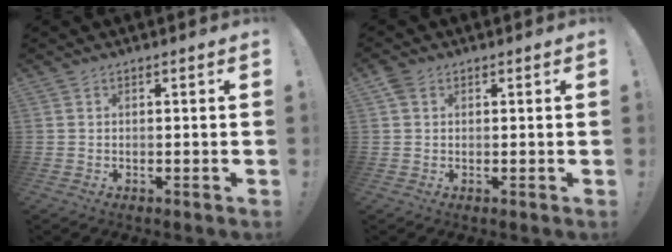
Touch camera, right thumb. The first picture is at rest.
{"total": 2.7, "force": [1.3, 1.9, 1.5], "torque": [-0.024, 0.001, 0.025]}